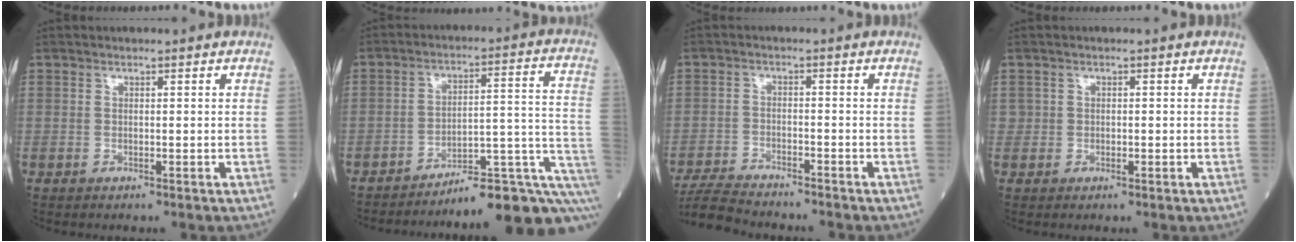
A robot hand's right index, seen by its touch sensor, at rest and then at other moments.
{"total": 15.4, "force": [-11.9, 1.1, 9.7], "torque": [-0.069, 0.050, -0.164]}
{"total": 9.0, "force": [-8.5, 0.6, 2.8], "torque": [-0.051, -0.015, -0.145]}
{"total": 1.0, "force": [0.0, 1.0, 0.3], "torque": [-0.003, 0.005, 0.000]}